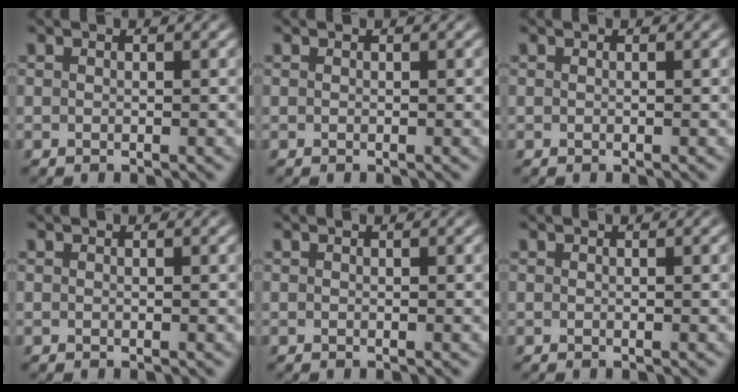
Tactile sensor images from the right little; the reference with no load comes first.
{"total": 0.0}
{"total": 0.0}
{"total": 0.0}
{"total": 0.0}
{"total": 0.0}